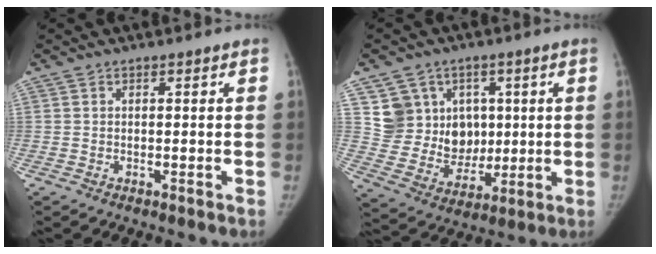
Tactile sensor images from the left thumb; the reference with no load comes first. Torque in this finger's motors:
{"motor_torque": [0.00, 0.00, 0.12, -0.07, 0.11]}